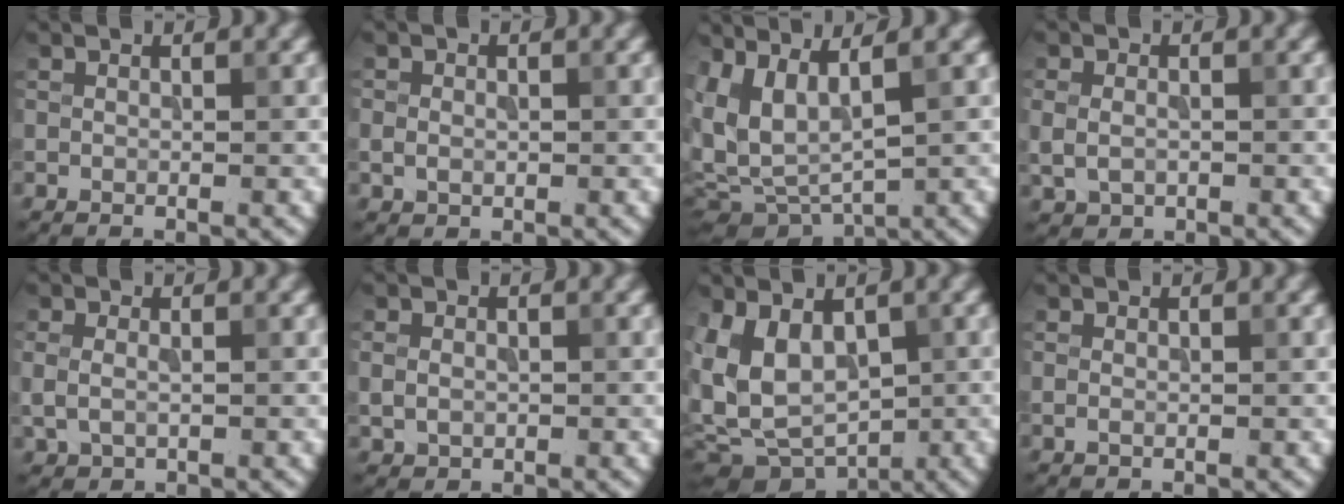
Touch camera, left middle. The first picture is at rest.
{"total": 1.6, "force": [-0.1, 1.3, 0.9], "torque": [-0.016, -0.001, -0.002]}
{"total": 5.9, "force": [0.9, 2.7, 5.2], "torque": [-0.124, -0.010, 0.029]}
{"total": 2.5, "force": [-0.2, 2.0, 1.5], "torque": [-0.031, -0.006, 0.000]}
{"total": 1.8, "force": [-0.1, 1.3, 1.3], "torque": [-0.030, -0.002, 0.001]}
{"total": 2.0, "force": [-0.1, 1.6, 1.1], "torque": [-0.021, -0.003, 0.002]}
{"total": 7.3, "force": [-0.3, 5.1, 5.2], "torque": [-0.105, -0.010, -0.003]}
{"total": 0.8, "force": [-0.1, 0.6, 0.5], "torque": [-0.011, -0.001, -0.003]}